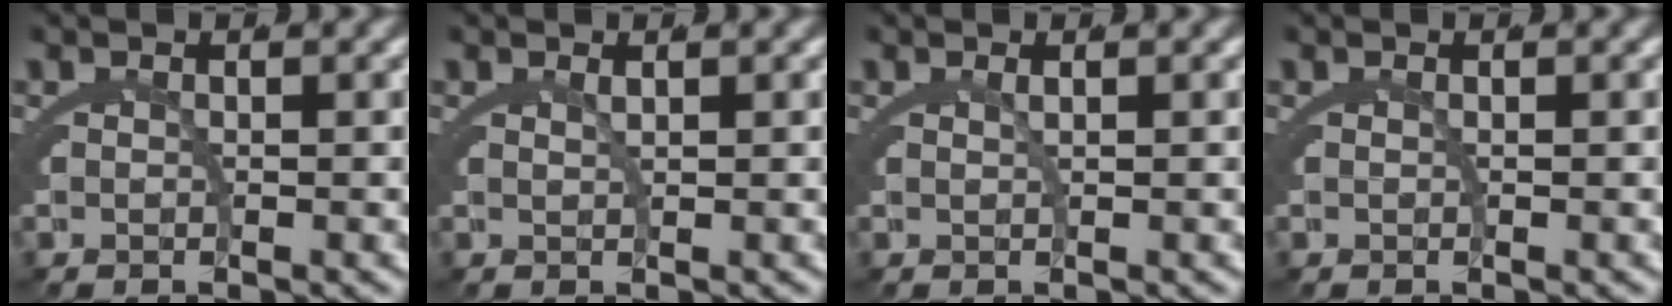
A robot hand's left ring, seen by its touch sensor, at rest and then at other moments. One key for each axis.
{"total": 1.0, "fx": 0.6, "fy": -0.8, "fz": 0.3, "tx": -0.003, "ty": -0.002, "tz": 0.015}
{"total": 0.9, "fx": 0.4, "fy": -0.7, "fz": 0.4, "tx": -0.005, "ty": 0.000, "tz": 0.010}
{"total": 0.0}